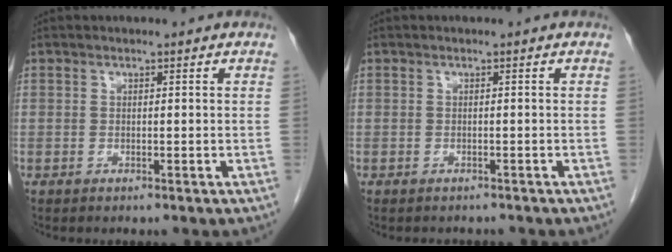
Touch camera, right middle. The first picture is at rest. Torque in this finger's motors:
{"motor_torque": [0.18, -0.05, 0.00, 0.01]}